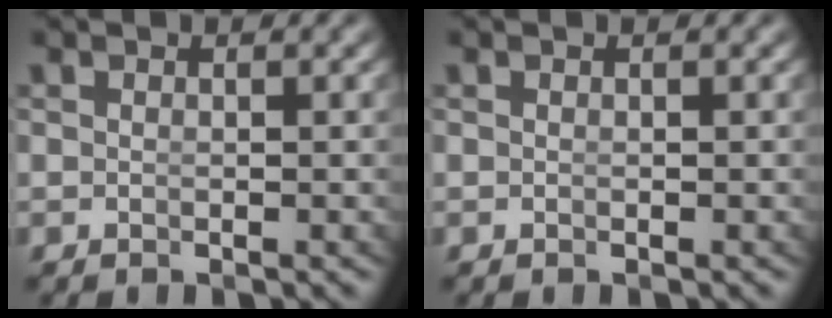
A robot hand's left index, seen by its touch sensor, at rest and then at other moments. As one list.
[{"total": 0.0}]